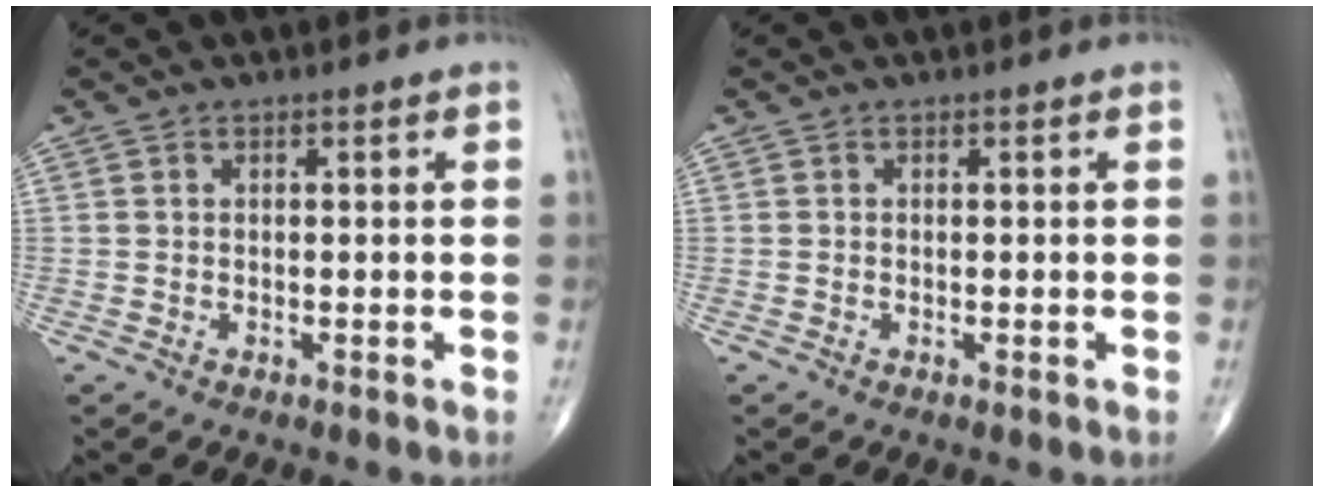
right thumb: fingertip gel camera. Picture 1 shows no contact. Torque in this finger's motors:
{"motor_torque": [0.06, -0.06, 0.23, -0.11, 0.04]}